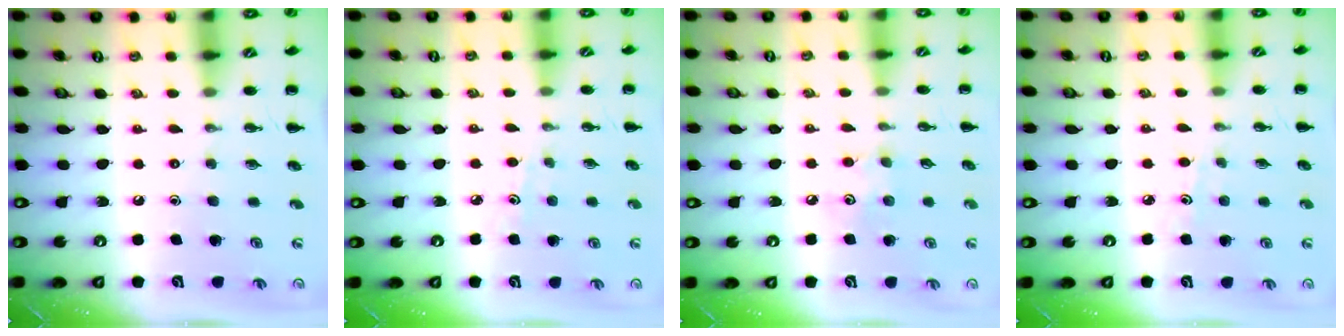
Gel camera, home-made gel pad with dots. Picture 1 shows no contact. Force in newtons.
{"total": 2.8, "press": 2.6, "slide": 0.9}
{"total": 4.3, "press": 4.3, "slide": 0.9}
{"total": 2.8, "press": 2.6, "slide": 0.9}